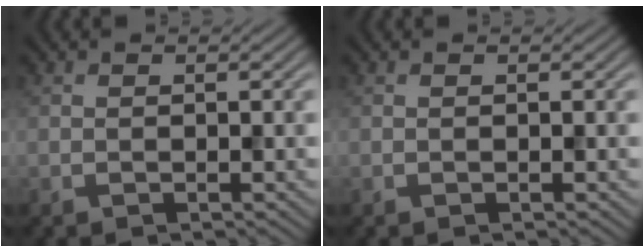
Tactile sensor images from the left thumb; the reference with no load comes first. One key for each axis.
{"total": 0.0}